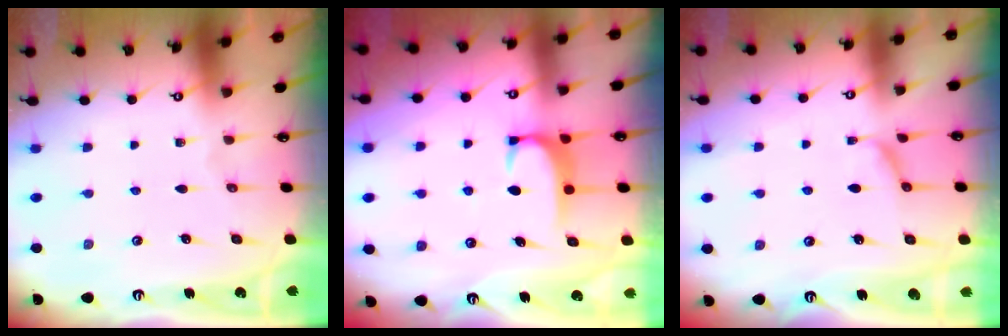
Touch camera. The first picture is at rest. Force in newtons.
{"total": 2.0, "press": 1.9, "slide": 0.5}
{"total": 1.8, "press": 1.7, "slide": 0.6}